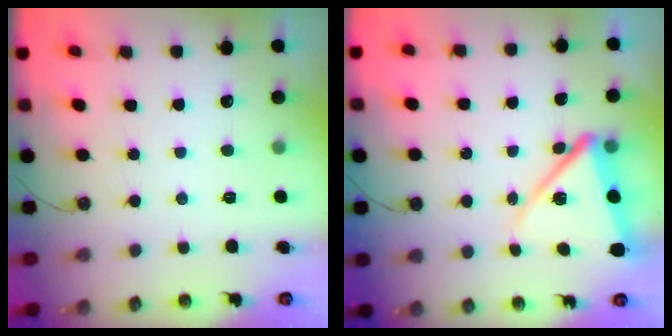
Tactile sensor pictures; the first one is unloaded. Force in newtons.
{"total": 12.5, "press": 12.4, "slide": 1.4}